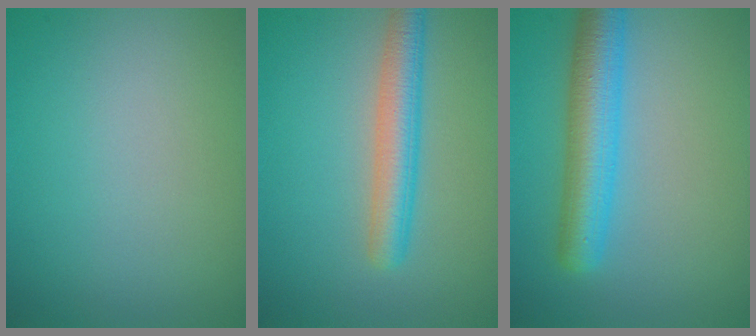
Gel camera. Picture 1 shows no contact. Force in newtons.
{"total": 4.1, "press": 4.1, "slide": 0.1}
{"total": 5.7, "press": 5.7, "slide": 0.1}